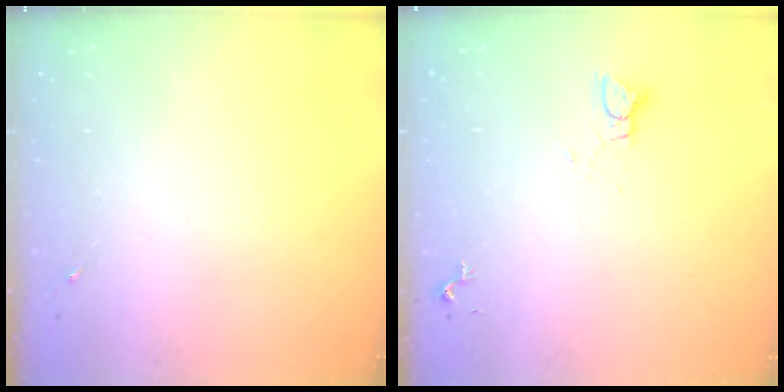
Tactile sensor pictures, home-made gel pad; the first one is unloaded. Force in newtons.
{"total": 2.8, "press": 2.8, "slide": 0.1}